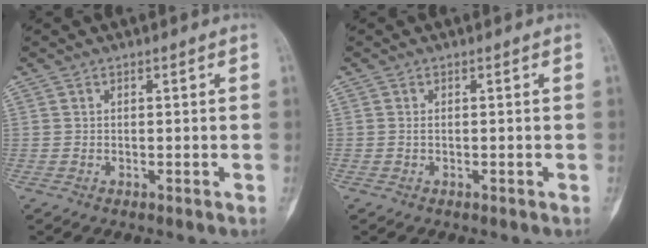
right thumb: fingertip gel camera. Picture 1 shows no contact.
{"total": 2.2, "force": [-1.1, 1.7, 0.8], "torque": [-0.020, 0.004, -0.025]}